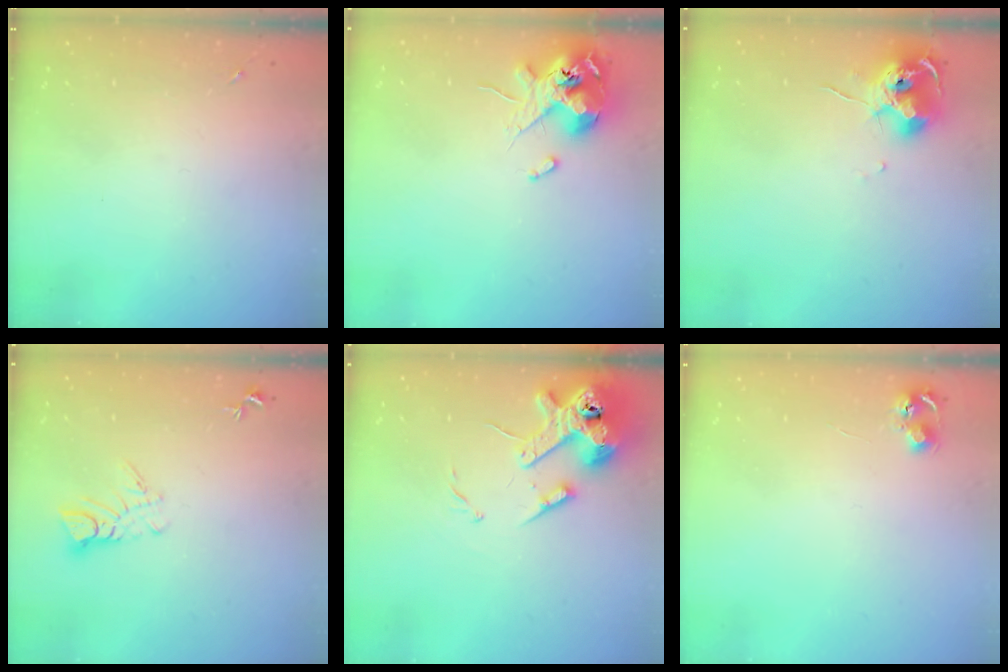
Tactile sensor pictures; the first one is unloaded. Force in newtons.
{"total": 12.4, "press": 12.2, "slide": 2.2}
{"total": 10.4, "press": 10.3, "slide": 1.2}
{"total": 5.9, "press": 5.9, "slide": 0.5}
{"total": 14.4, "press": 14.2, "slide": 2.1}
{"total": 5.3, "press": 5.3, "slide": 0.5}